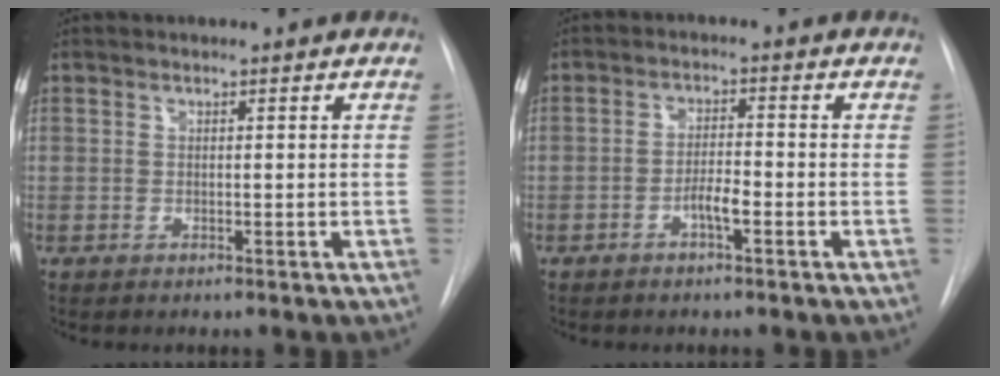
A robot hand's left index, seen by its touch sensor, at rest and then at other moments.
{"total": 3.0, "force": [-1.5, 0.5, 2.5], "torque": [-0.043, 0.003, -0.028]}